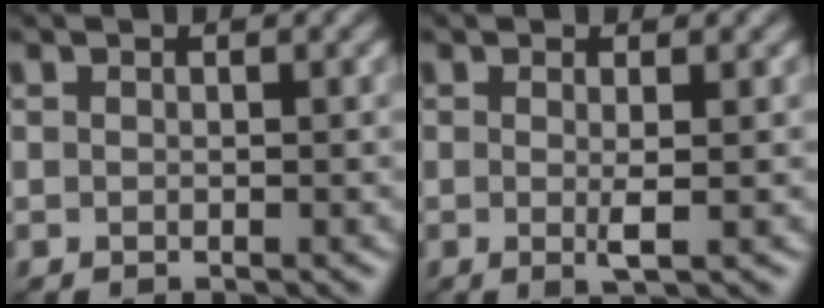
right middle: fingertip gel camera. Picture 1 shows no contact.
{"total": 1.7, "force": [0.0, 0.1, 1.7], "torque": [-0.035, -0.004, -0.003]}